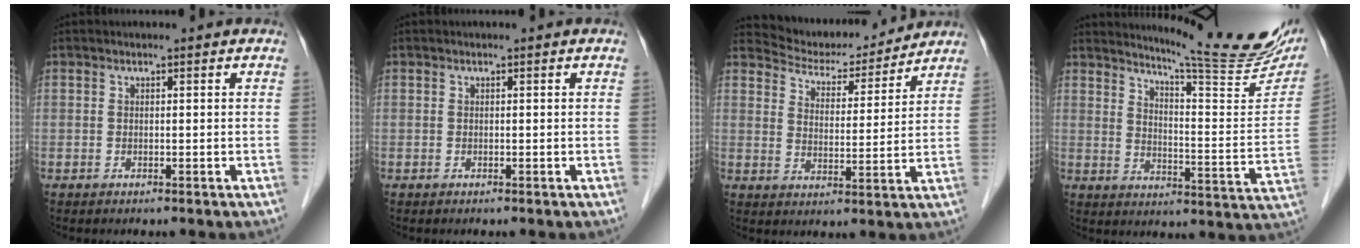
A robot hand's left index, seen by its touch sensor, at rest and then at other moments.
{"total": 0.0}
{"total": 9.4, "force": [9.2, 1.6, 0.9], "torque": [-0.016, -0.003, 0.140]}
{"total": 18.8, "force": [16.4, 0.9, 9.2], "torque": [-0.127, -0.084, 0.202]}